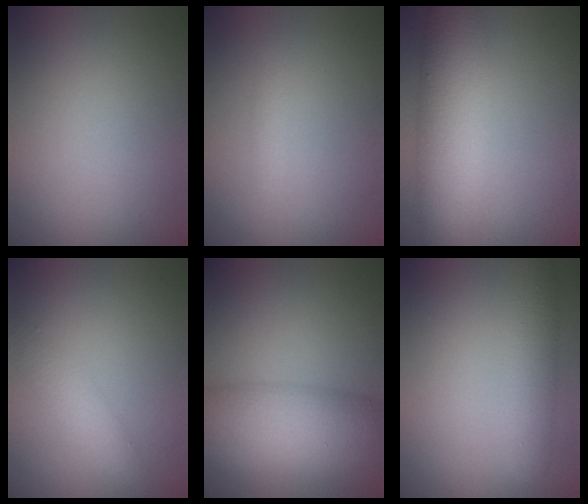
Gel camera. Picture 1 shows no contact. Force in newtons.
{"total": 1.0, "press": 1.0, "slide": 0.0}
{"total": 7.1, "press": 7.1, "slide": 0.3}
{"total": 2.5, "press": 2.5, "slide": 0.1}
{"total": 8.5, "press": 8.5, "slide": 0.2}
{"total": 3.1, "press": 3.1, "slide": 0.0}